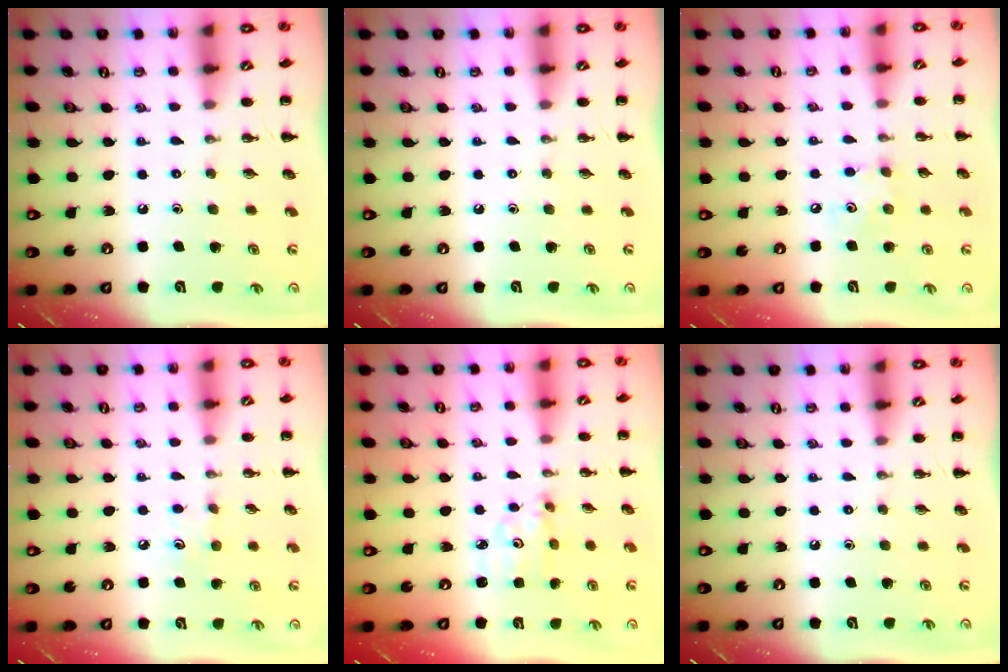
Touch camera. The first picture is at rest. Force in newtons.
{"total": 0.0}
{"total": 4.0, "press": 3.8, "slide": 1.0}
{"total": 6.2, "press": 6.0, "slide": 1.6}
{"total": 3.2, "press": 3.2, "slide": 0.1}
{"total": 0.0}